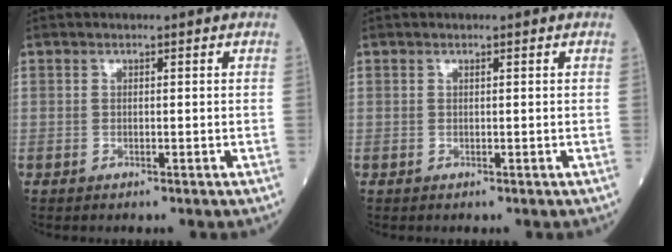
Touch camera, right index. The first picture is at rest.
{"total": 0.0}